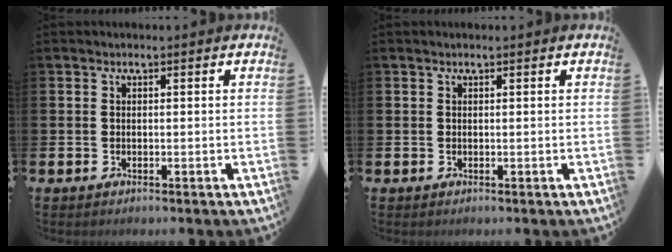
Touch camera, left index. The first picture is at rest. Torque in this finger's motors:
{"motor_torque": [0.87, -1.26, 0.01, 0.01]}